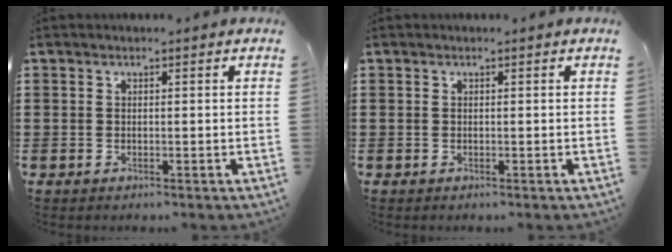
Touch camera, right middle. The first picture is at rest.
{"total": 0.0}